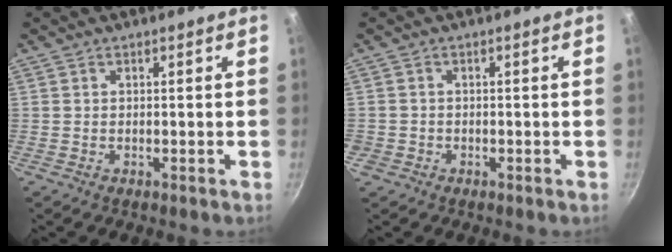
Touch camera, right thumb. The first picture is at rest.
{"total": 1.7, "force": [-0.7, 1.5, 0.4], "torque": [-0.008, 0.004, -0.009]}